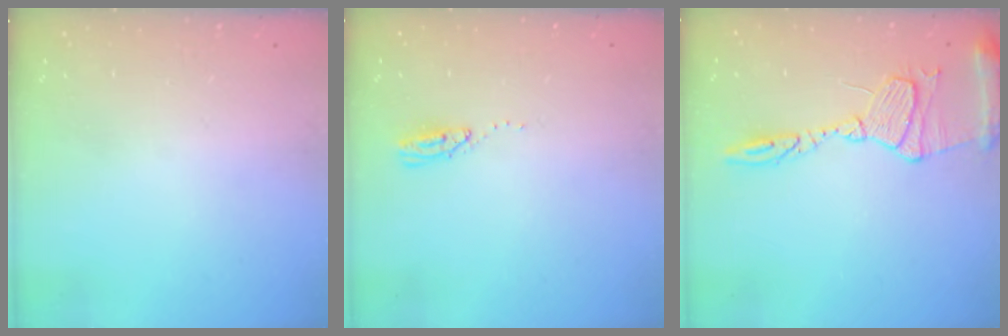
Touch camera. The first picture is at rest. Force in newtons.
{"total": 3.6, "press": 3.5, "slide": 0.3}
{"total": 13.4, "press": 13.4, "slide": 1.1}